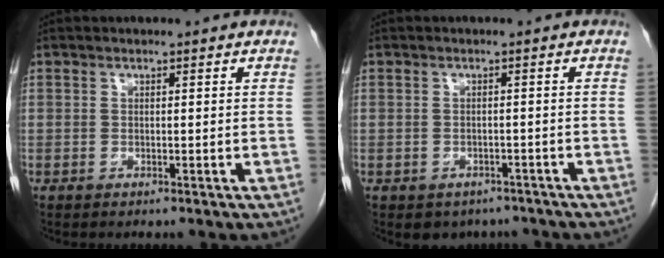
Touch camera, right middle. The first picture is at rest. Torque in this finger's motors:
{"motor_torque": [0.03, -0.02, 0.00, 0.01]}